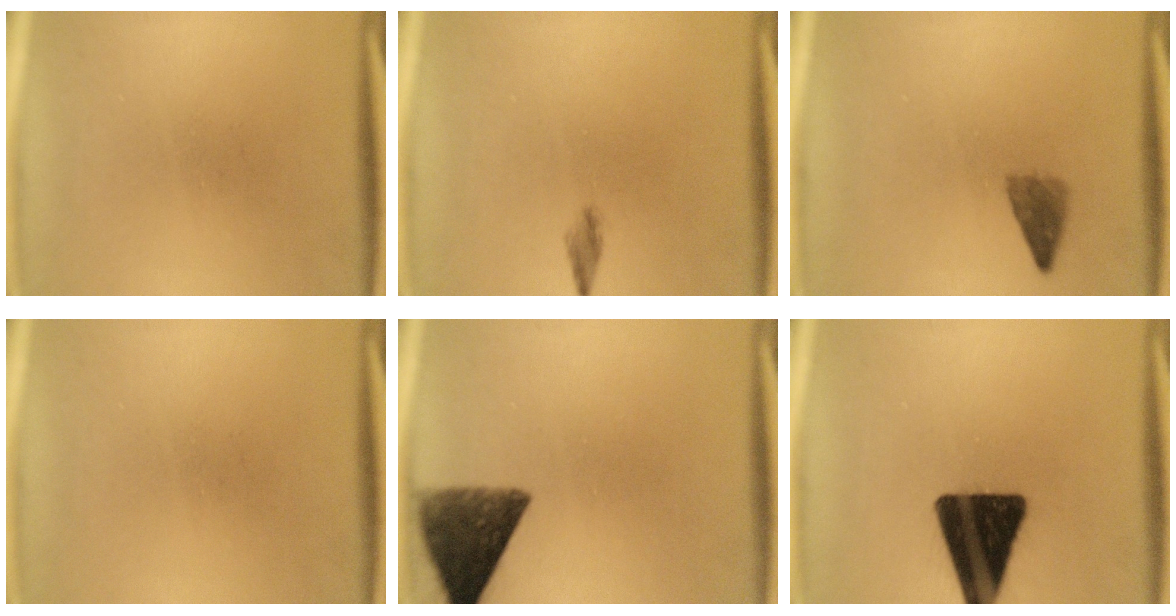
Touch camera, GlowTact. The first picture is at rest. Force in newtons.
{"total": 1.3}
{"total": 2.4}
{"total": 0.0}
{"total": 10.3}
{"total": 18.5}